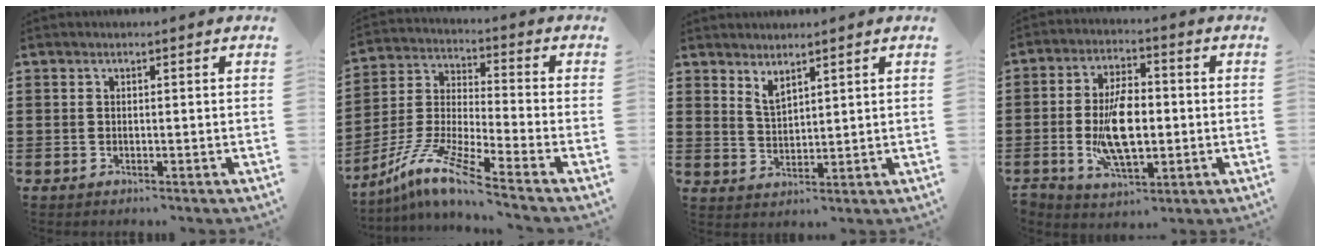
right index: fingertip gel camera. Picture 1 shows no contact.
{"total": 9.4, "force": [-7.2, 0.3, 5.9], "torque": [-0.143, -0.012, -0.153]}
{"total": 2.6, "force": [2.2, 0.8, 1.1], "torque": [-0.027, 0.005, 0.041]}
{"total": 10.0, "force": [-1.3, 5.0, 8.6], "torque": [-0.173, -0.002, -0.026]}